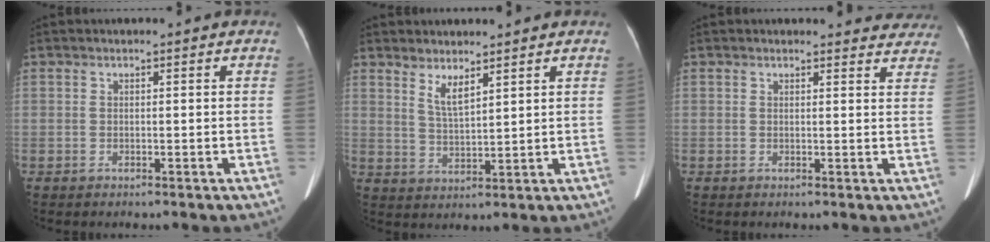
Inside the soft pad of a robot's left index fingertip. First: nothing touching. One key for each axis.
{"total": 3.6, "fx": 2.6, "fy": 0.6, "fz": 2.3, "tx": -0.051, "ty": -0.009, "tz": 0.058}
{"total": 7.7, "fx": 7.4, "fy": 2.3, "fz": 0.5, "tx": 0.034, "ty": -0.012, "tz": 0.048}